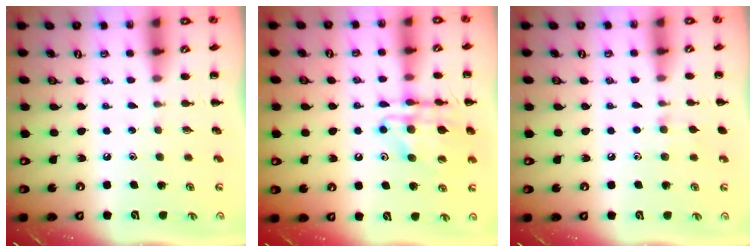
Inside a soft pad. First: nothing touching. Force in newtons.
{"total": 15.0, "press": 14.7, "slide": 3.1}
{"total": 6.1, "press": 5.8, "slide": 1.9}